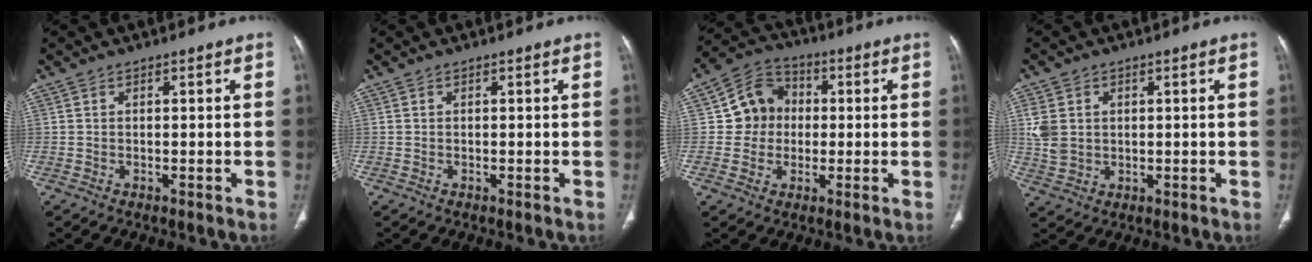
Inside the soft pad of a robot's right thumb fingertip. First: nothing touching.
{"total": 0.0}
{"total": 9.0, "force": [0.1, 8.4, 3.4], "torque": [-0.021, 0.020, -0.009]}
{"total": 5.8, "force": [1.0, 4.7, 3.2], "torque": [-0.060, -0.001, 0.028]}